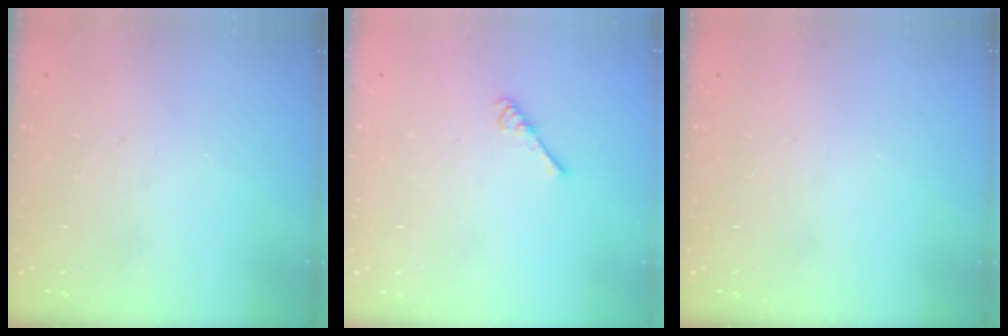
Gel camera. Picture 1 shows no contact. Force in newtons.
{"total": 2.6, "press": 2.6, "slide": 0.5}
{"total": 0.0}